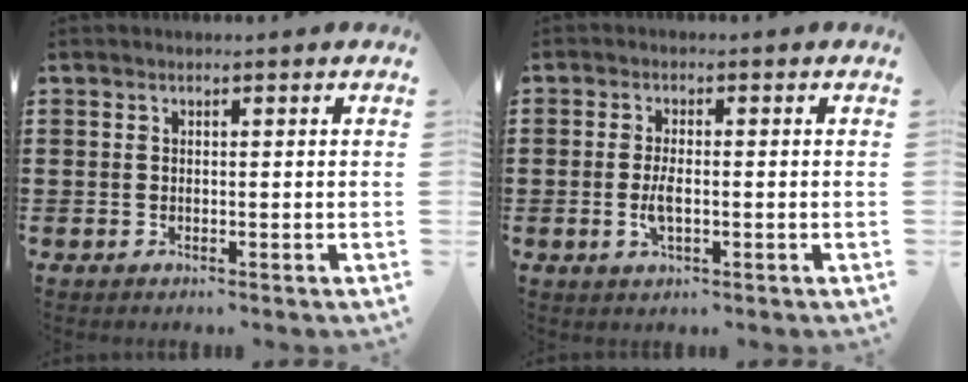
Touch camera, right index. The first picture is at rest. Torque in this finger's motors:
{"motor_torque": [2.14, 0.00, 0.17, 0.12]}